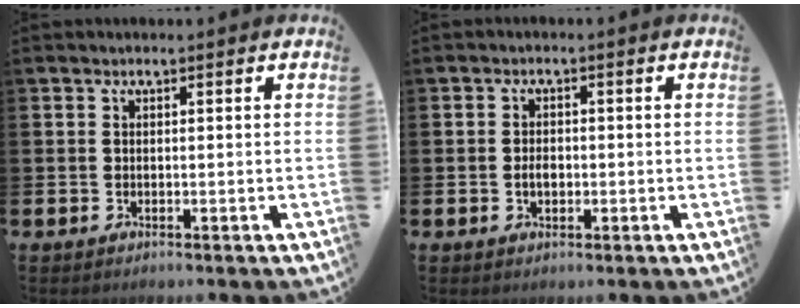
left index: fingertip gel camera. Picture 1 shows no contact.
{"total": 2.0, "force": [-0.3, 1.3, 1.5], "torque": [-0.019, 0.002, -0.010]}